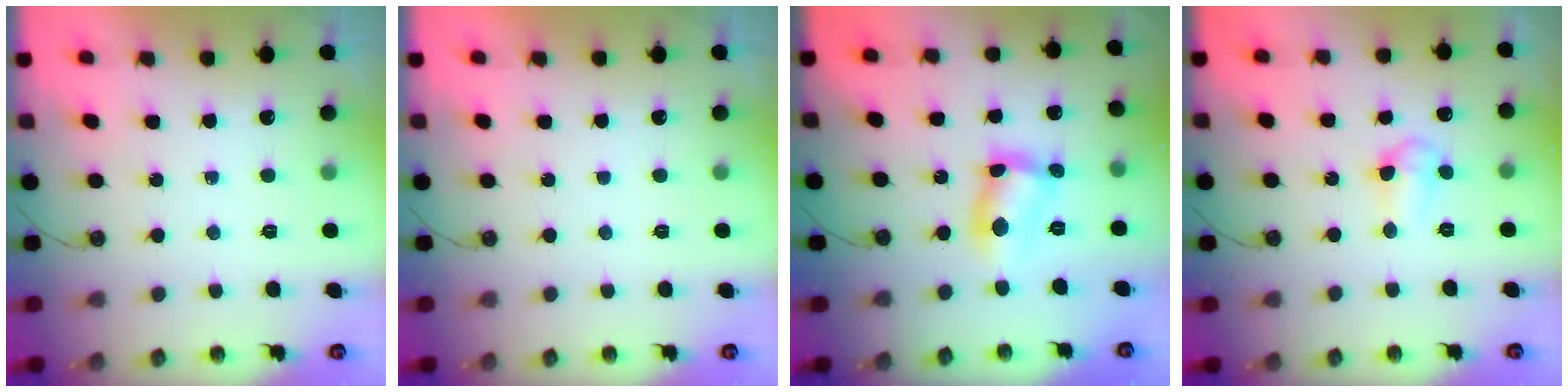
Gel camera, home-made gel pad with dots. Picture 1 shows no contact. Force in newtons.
{"total": 0.0}
{"total": 9.9, "press": 9.9, "slide": 0.9}
{"total": 7.1, "press": 6.0, "slide": 3.8}